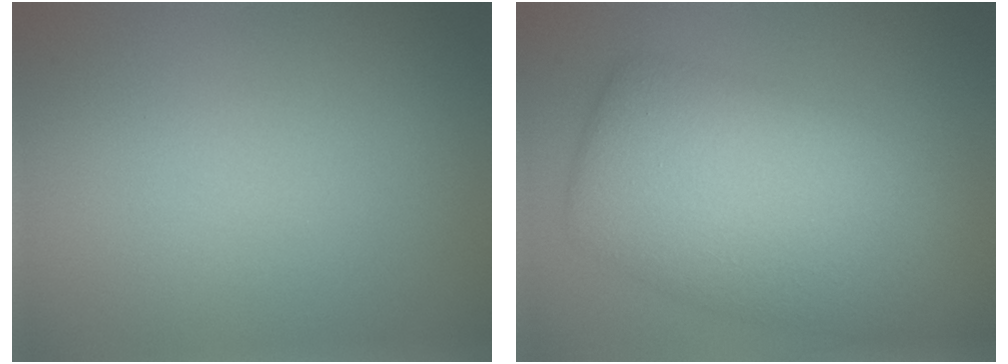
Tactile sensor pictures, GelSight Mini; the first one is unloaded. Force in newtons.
{"total": 10.3, "press": 10.3, "slide": 0.6}